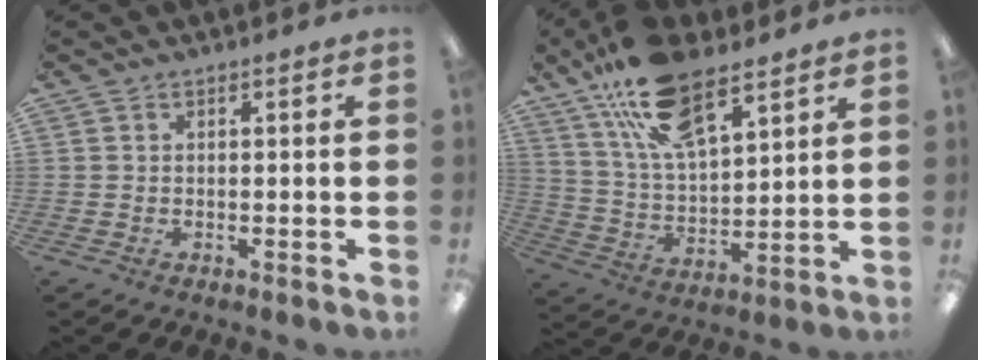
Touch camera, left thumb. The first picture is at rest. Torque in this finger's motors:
{"motor_torque": [0.68, 0.17, 1.72, -1.05, 0.49]}